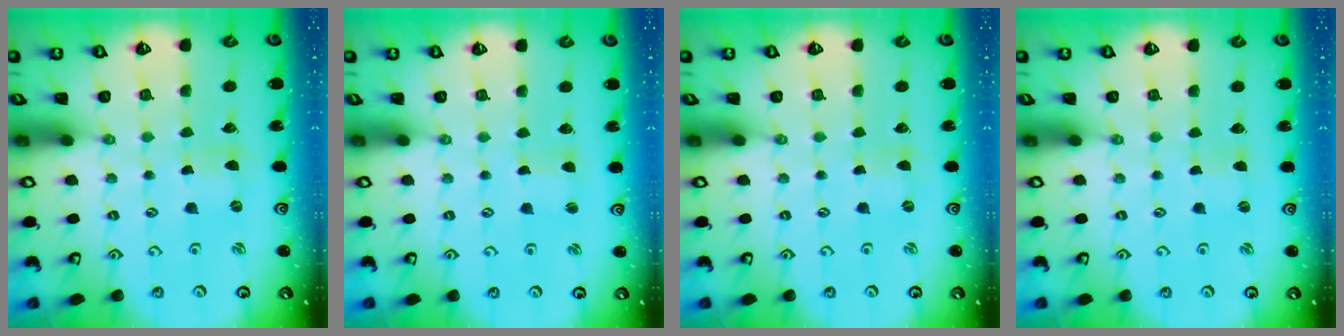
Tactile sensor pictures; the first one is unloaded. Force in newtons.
{"total": 0.7, "press": 0.7, "slide": 0.0}
{"total": 0.0}
{"total": 0.0}